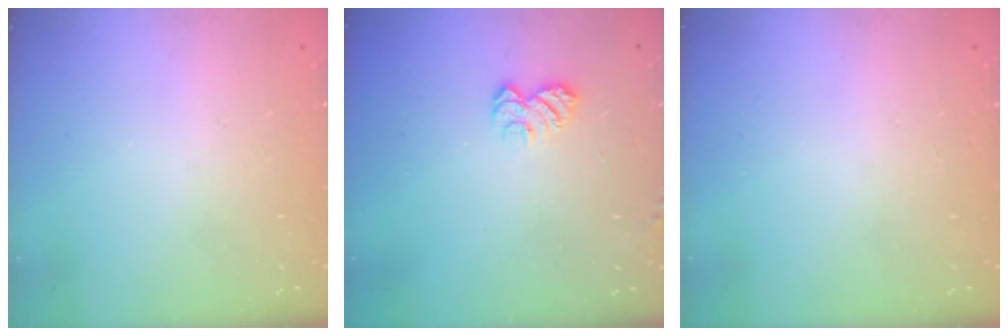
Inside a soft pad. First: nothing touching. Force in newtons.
{"total": 5.5, "press": 5.4, "slide": 0.5}
{"total": 0.0}